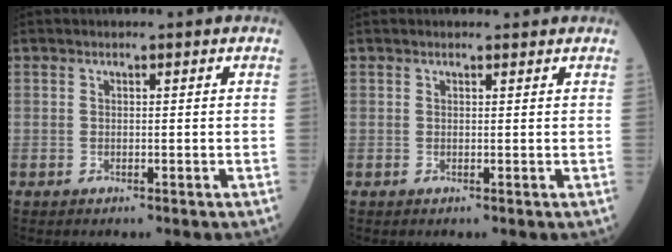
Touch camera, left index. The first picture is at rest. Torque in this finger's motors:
{"motor_torque": [0.18, -0.16, 0.05, 0.03]}